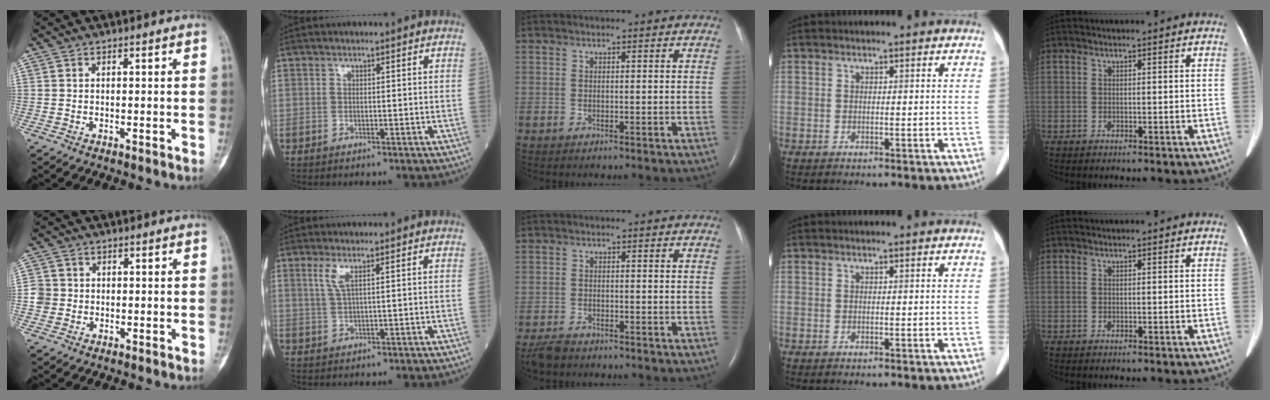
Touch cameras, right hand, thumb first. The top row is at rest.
{"thumb": {"total": 3.0, "force": [-0.4, 2.9, 0.3], "torque": [0.019, 0.009, -0.015]}, "index": {"total": 2.1, "force": [0.9, 0.0, 1.9], "torque": [-0.052, 0.003, 0.021]}, "middle": {"total": 3.3, "force": [-2.9, 1.2, 1.0], "torque": [-0.026, -0.007, -0.051]}}